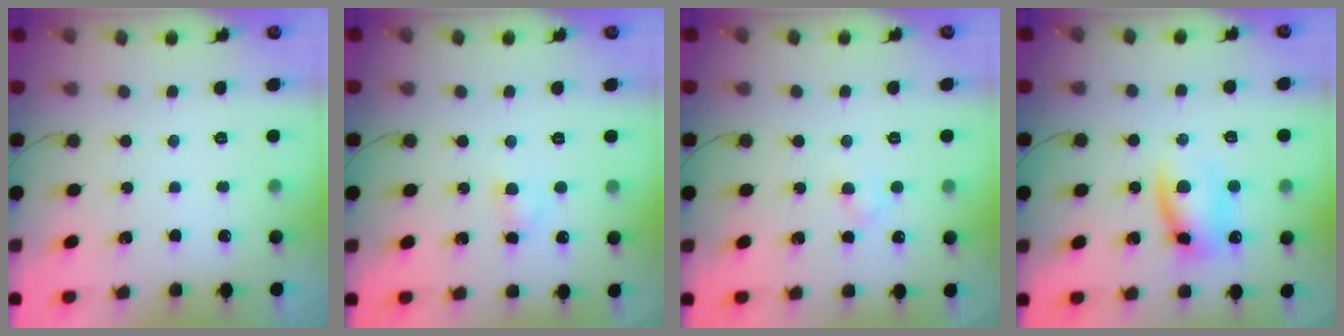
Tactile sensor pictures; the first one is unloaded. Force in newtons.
{"total": 2.9, "press": 2.7, "slide": 1.1}
{"total": 2.5, "press": 2.3, "slide": 0.9}
{"total": 10.7, "press": 10.6, "slide": 1.6}